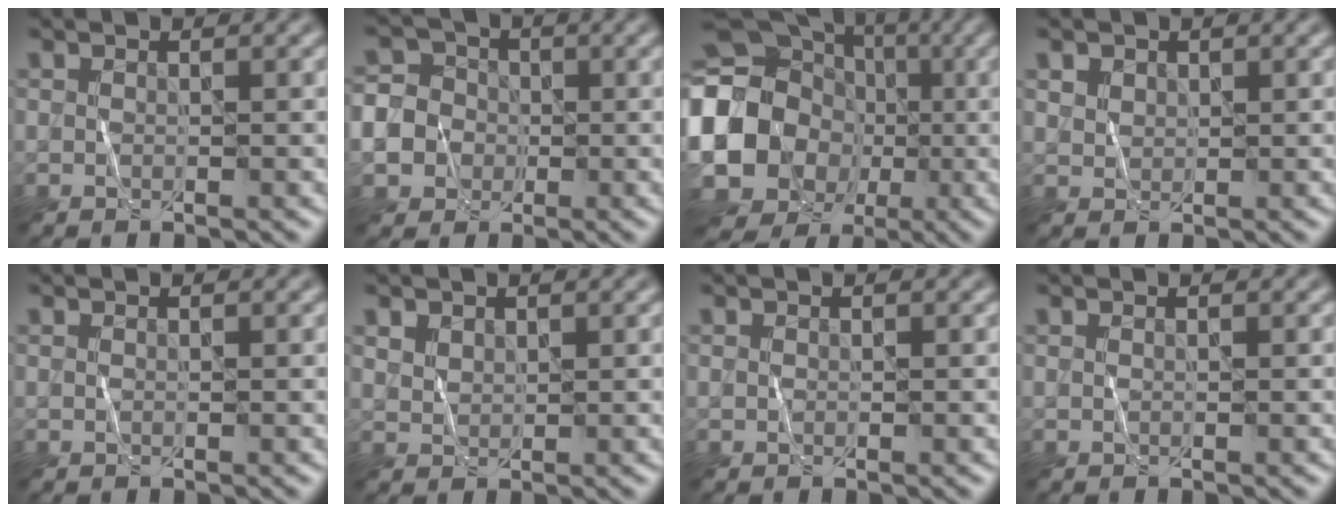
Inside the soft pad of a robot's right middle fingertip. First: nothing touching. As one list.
[{"total": 9.5, "force": [-2.8, 8.6, 2.8], "torque": [-0.069, -0.010, -0.080]}, {"total": 18.9, "force": [-2.7, 16.8, 8.4], "torque": [-0.177, 0.001, -0.085]}, {"total": 2.2, "force": [1.4, 1.5, 0.7], "torque": [-0.022, 0.000, 0.033]}, {"total": 0.0}, {"total": 1.5, "force": [1.1, 1.0, 0.4], "torque": [-0.010, -0.005, 0.028]}, {"total": 0.0}, {"total": 0.0}]